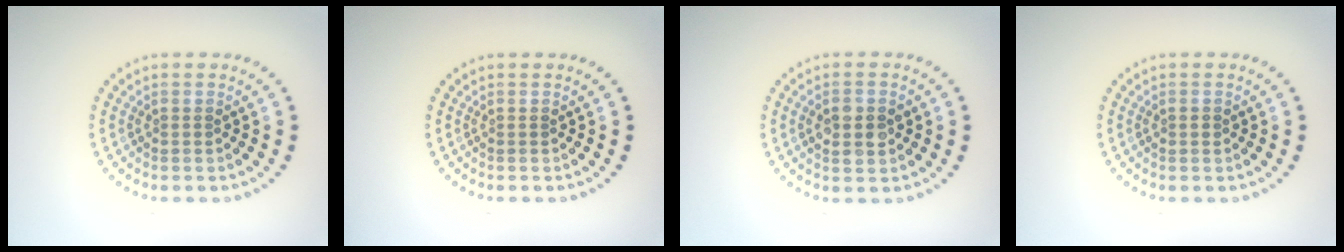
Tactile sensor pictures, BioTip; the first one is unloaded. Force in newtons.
{"total": 0.0}
{"total": 2.8, "press": 2.8, "slide": 0.1}
{"total": 0.8, "press": 0.8, "slide": 0.2}